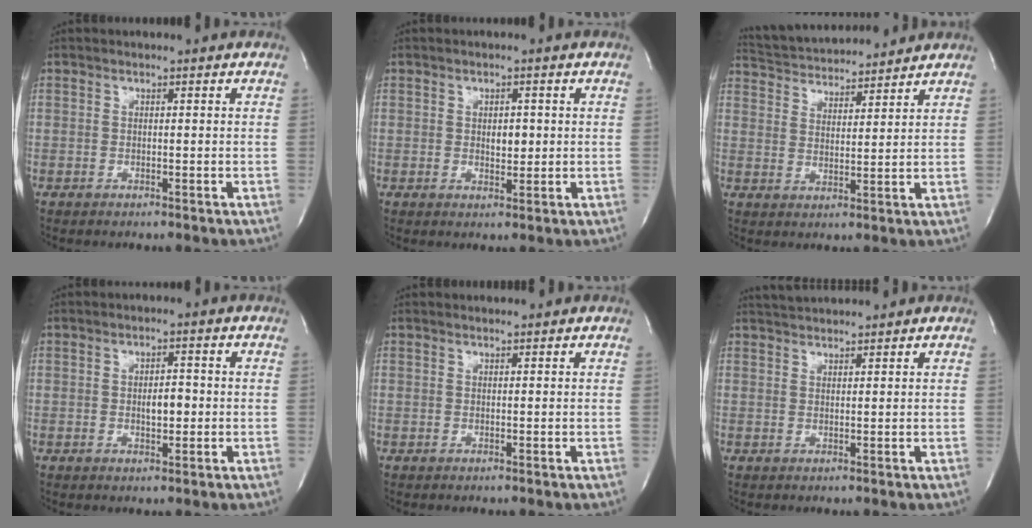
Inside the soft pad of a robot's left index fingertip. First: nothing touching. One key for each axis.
{"total": 2.3, "fx": 0.0, "fy": 1.3, "fz": 1.9, "tx": -0.027, "ty": -0.005, "tz": 0.001}
{"total": 12.5, "fx": 11.9, "fy": 1.8, "fz": 3.4, "tx": -0.065, "ty": 0.022, "tz": 0.190}
{"total": 2.8, "fx": -0.5, "fy": 1.2, "fz": 2.4, "tx": -0.039, "ty": -0.003, "tz": -0.006}
{"total": 0.7, "fx": 0.7, "fy": 0.0, "fz": 0.0, "tx": -0.006, "ty": 0.003, "tz": 0.015}
{"total": 4.1, "fx": 4.0, "fy": 0.1, "fz": 0.9, "tx": -0.020, "ty": 0.025, "tz": 0.070}